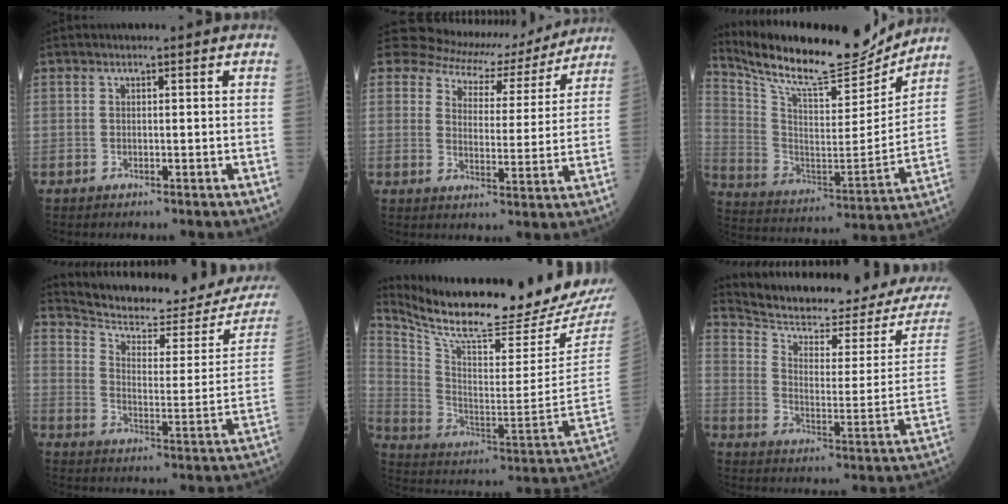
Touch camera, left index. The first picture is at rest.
{"total": 13.0, "force": [11.6, 5.5, 2.5], "torque": [-0.030, 0.002, 0.138]}
{"total": 20.9, "force": [19.0, 3.2, 8.0], "torque": [-0.157, -0.027, 0.305]}
{"total": 21.3, "force": [19.9, 4.4, 6.1], "torque": [-0.086, -0.057, 0.255]}
{"total": 23.4, "force": [21.6, 0.0, 8.9], "torque": [-0.174, -0.100, 0.326]}
{"total": 19.1, "force": [18.1, 2.1, 5.8], "torque": [-0.102, -0.064, 0.251]}